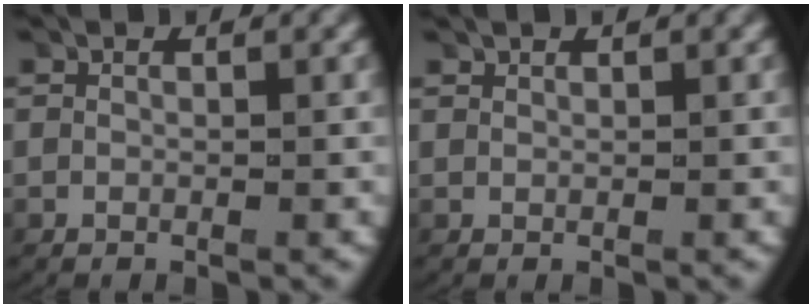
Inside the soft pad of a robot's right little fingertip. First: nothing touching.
{"total": 0.6, "force": [0.6, 0.0, 0.0], "torque": [0.000, 0.001, 0.015]}